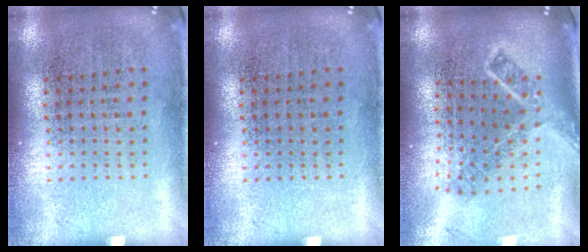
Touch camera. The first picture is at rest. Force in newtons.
{"total": 0.0}
{"total": 1.9, "press": 1.3, "slide": 1.4}